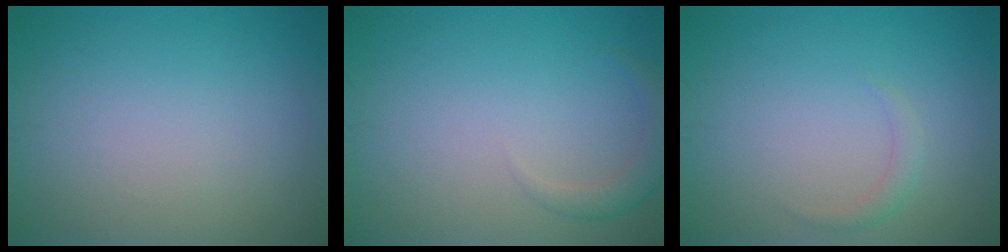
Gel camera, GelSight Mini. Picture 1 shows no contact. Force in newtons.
{"total": 1.8, "press": 1.8, "slide": 0.1}
{"total": 1.0, "press": 1.0, "slide": 0.1}